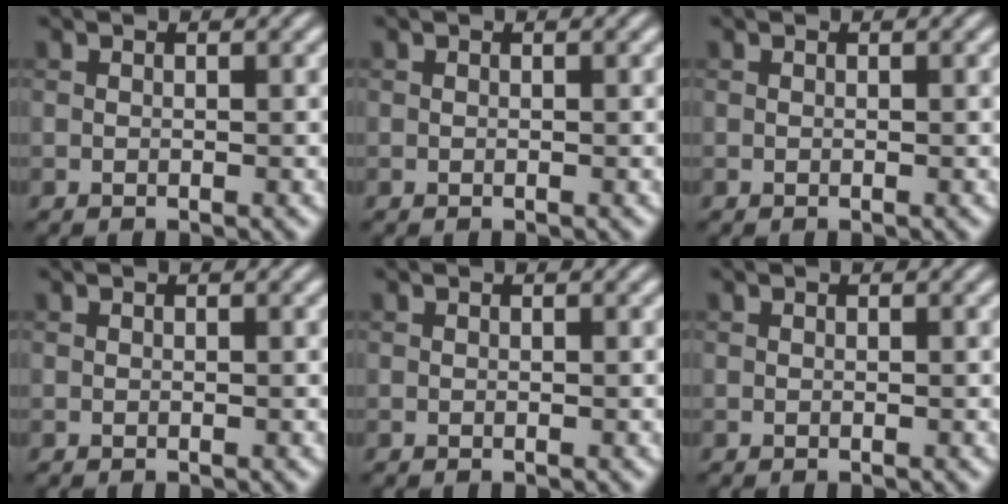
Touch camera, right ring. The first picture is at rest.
{"total": 0.0}
{"total": 0.0}
{"total": 0.0}
{"total": 0.0}
{"total": 0.0}